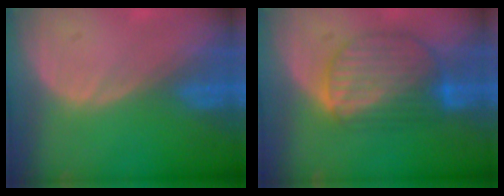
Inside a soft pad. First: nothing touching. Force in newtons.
{"total": 8.8, "press": 7.7, "slide": 4.2}